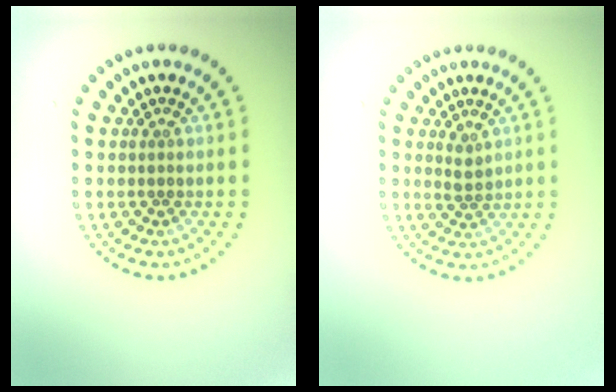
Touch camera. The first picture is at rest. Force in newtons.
{"total": 1.3, "press": 1.1, "slide": 0.7}